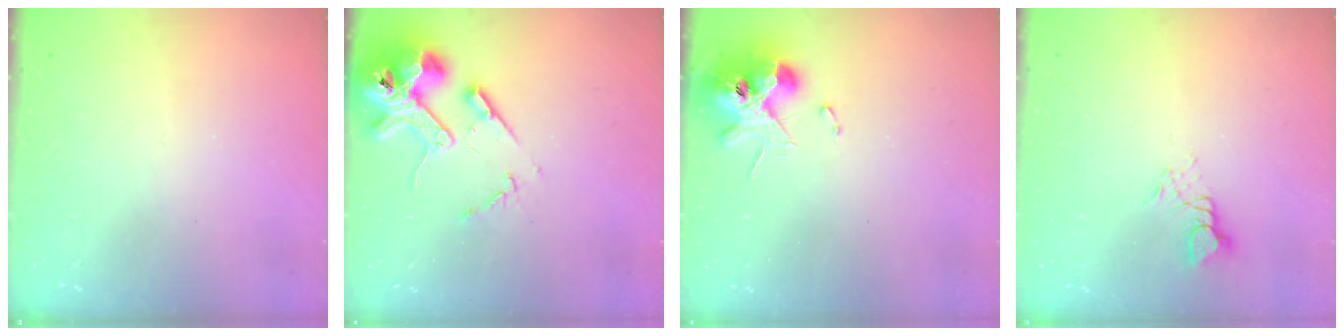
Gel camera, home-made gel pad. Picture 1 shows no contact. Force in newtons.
{"total": 13.7, "press": 13.5, "slide": 2.0}
{"total": 11.2, "press": 11.1, "slide": 1.5}
{"total": 3.3, "press": 3.3, "slide": 0.4}